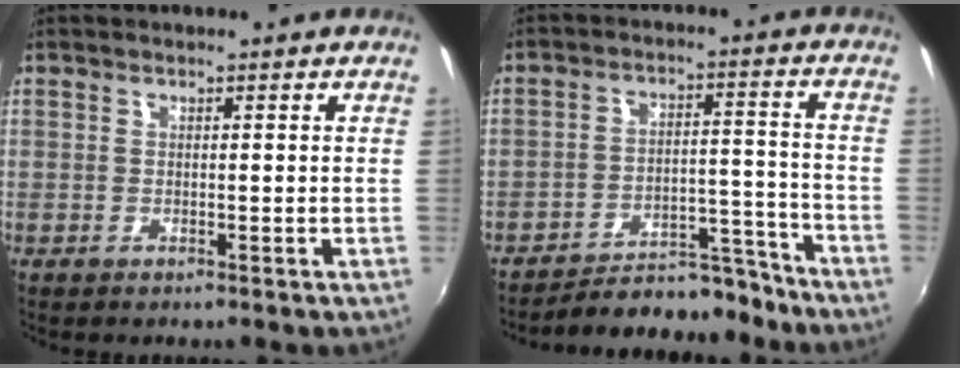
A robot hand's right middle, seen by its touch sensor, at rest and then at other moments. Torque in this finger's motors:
{"motor_torque": [0.95, -1.19, -0.03, 0.00]}